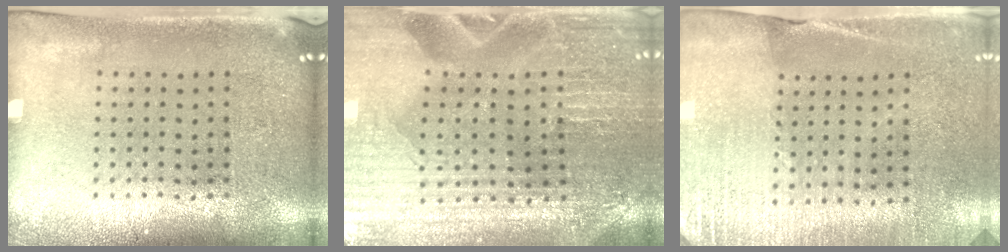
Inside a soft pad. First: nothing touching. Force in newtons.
{"total": 2.2, "press": 2.1, "slide": 0.2}
{"total": 2.7, "press": 2.6, "slide": 0.7}